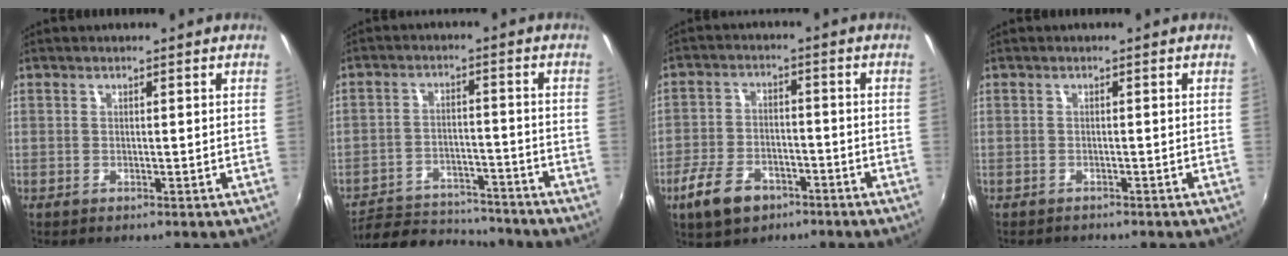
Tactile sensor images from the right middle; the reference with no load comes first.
{"total": 13.7, "force": [-12.4, 4.3, 3.8], "torque": [-0.094, 0.009, -0.181]}
{"total": 9.3, "force": [-5.7, 5.3, 5.1], "torque": [-0.128, -0.004, -0.103]}
{"total": 1.2, "force": [-1.1, 0.5, 0.0], "torque": [-0.004, -0.002, -0.018]}